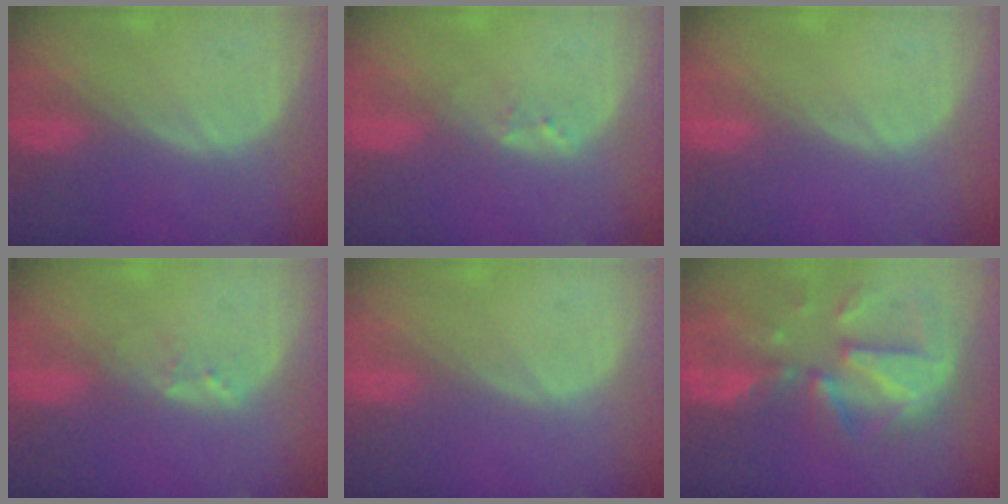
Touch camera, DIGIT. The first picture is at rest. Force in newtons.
{"total": 1.6, "press": 1.5, "slide": 0.3}
{"total": 0.0}
{"total": 1.6, "press": 1.5, "slide": 0.3}
{"total": 0.0}
{"total": 12.0, "press": 10.4, "slide": 6.0}